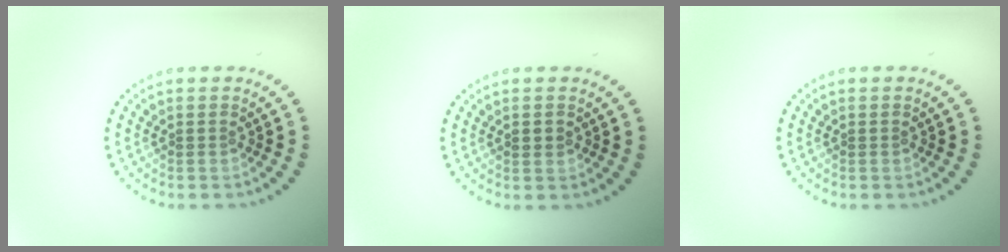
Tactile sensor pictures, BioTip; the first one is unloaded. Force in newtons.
{"total": 1.2, "press": 1.2, "slide": 0.2}
{"total": 0.0}